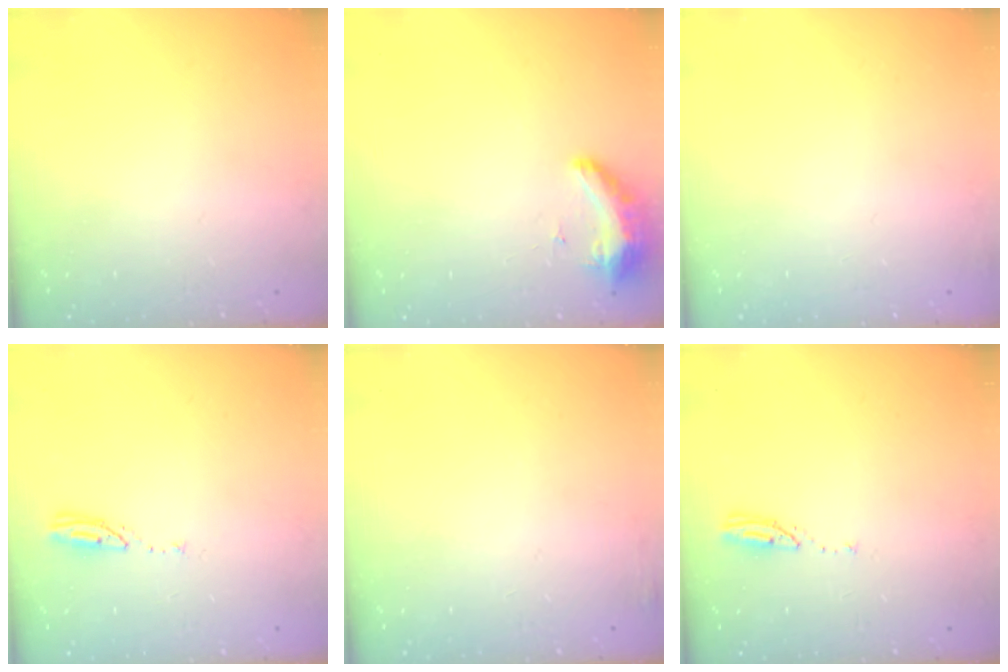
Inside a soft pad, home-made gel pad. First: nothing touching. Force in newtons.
{"total": 11.5, "press": 9.6, "slide": 6.3}
{"total": 2.8, "press": 2.2, "slide": 1.7}
{"total": 3.7, "press": 3.7, "slide": 0.3}
{"total": 3.9, "press": 3.6, "slide": 1.5}
{"total": 3.0, "press": 2.9, "slide": 0.3}